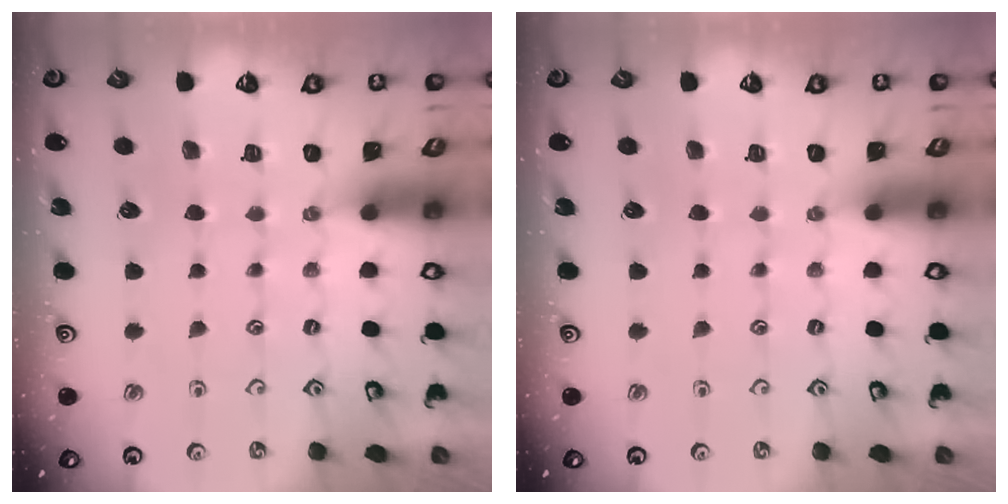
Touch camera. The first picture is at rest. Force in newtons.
{"total": 0.0}